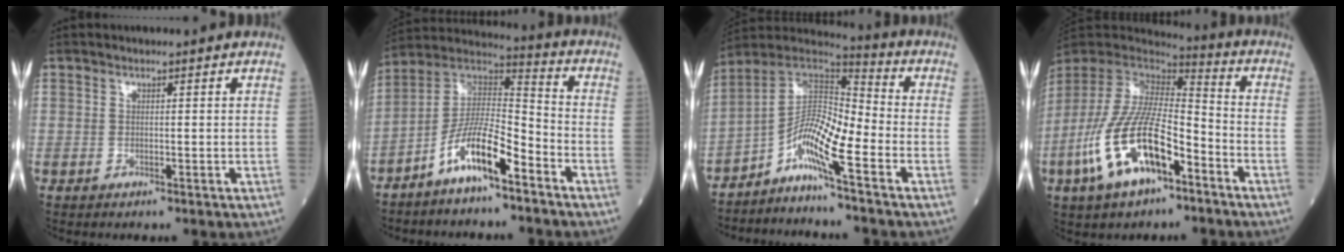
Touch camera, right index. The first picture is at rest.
{"total": 11.1, "force": [-6.4, 2.4, 8.8], "torque": [-0.170, 0.016, -0.124]}
{"total": 9.8, "force": [-5.0, 1.3, 8.4], "torque": [-0.152, 0.023, -0.101]}
{"total": 17.7, "force": [-8.2, 6.2, 14.4], "torque": [-0.313, -0.010, -0.151]}